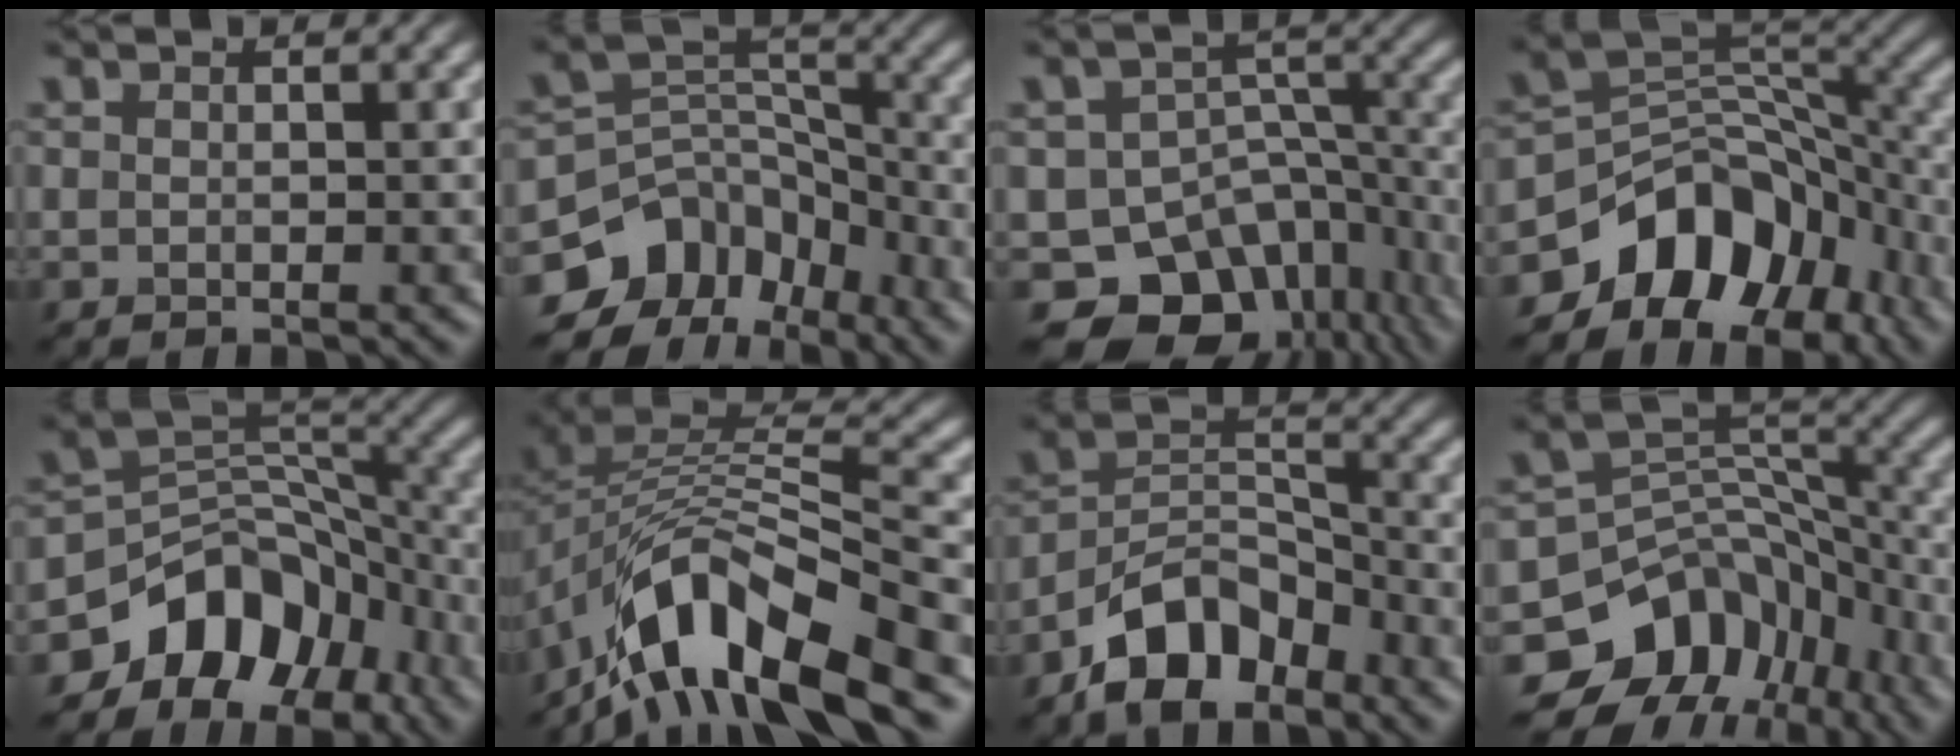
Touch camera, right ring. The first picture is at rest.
{"total": 9.4, "force": [-6.1, 6.5, 3.1], "torque": [-0.043, 0.024, -0.106]}
{"total": 11.6, "force": [-7.7, 7.5, 4.5], "torque": [-0.050, -0.001, -0.113]}
{"total": 9.9, "force": [-6.1, 6.4, 4.4], "torque": [-0.054, 0.007, -0.114]}
{"total": 9.4, "force": [-6.1, 6.1, 3.7], "torque": [-0.040, 0.010, -0.111]}
{"total": 11.2, "force": [-7.1, 4.4, 7.5], "torque": [-0.124, 0.004, -0.136]}
{"total": 7.9, "force": [-5.3, 4.1, 4.2], "torque": [-0.063, 0.008, -0.109]}
{"total": 11.5, "force": [-6.6, 8.2, 4.6], "torque": [-0.076, 0.018, -0.104]}